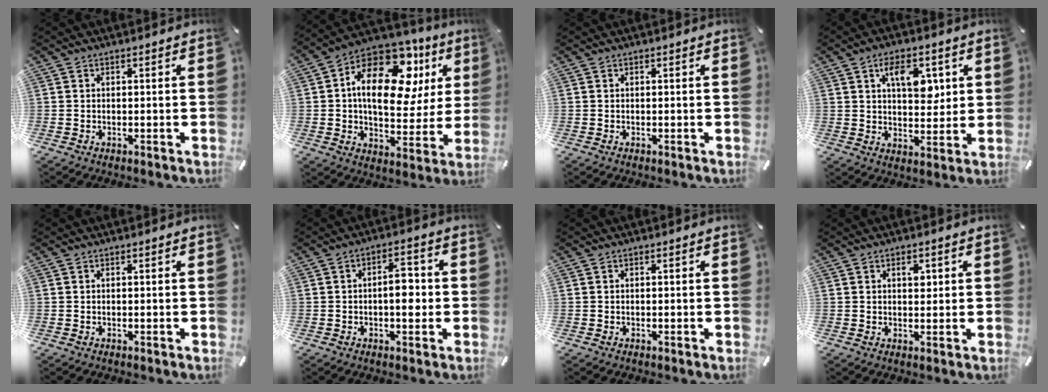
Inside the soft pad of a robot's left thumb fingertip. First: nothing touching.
{"total": 20.5, "force": [7.4, 12.1, 14.7], "torque": [-0.223, -0.034, 0.123]}
{"total": 0.0}
{"total": 10.0, "force": [3.6, 5.9, 7.2], "torque": [-0.094, -0.007, 0.057]}
{"total": 0.0}
{"total": 6.9, "force": [-0.7, 3.4, 5.9], "torque": [-0.085, 0.009, -0.015]}
{"total": 0.0}
{"total": 2.6, "force": [0.9, 1.7, 1.8], "torque": [-0.006, -0.006, 0.008]}